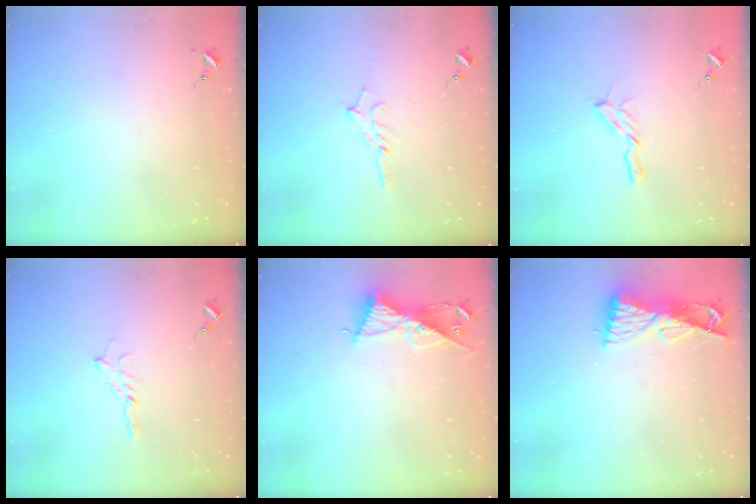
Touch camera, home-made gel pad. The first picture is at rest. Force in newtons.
{"total": 5.9, "press": 5.9, "slide": 0.7}
{"total": 5.4, "press": 5.4, "slide": 0.4}
{"total": 2.9, "press": 2.9, "slide": 0.2}
{"total": 9.9, "press": 9.8, "slide": 0.6}
{"total": 9.3, "press": 9.2, "slide": 1.0}